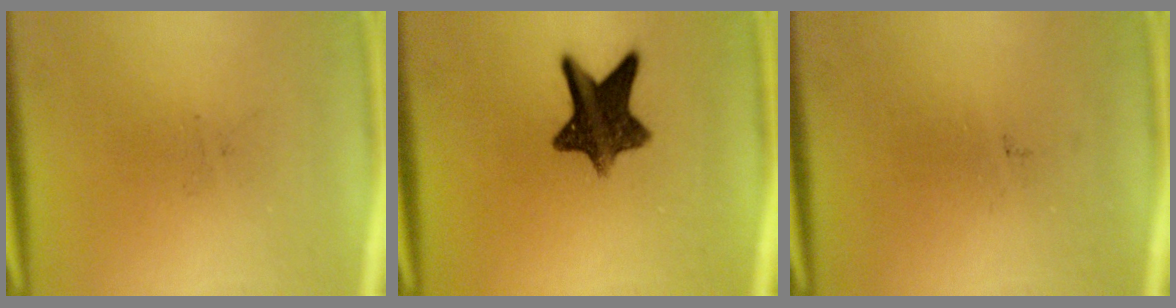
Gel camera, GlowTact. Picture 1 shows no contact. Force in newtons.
{"total": 10.6}
{"total": 0.0}